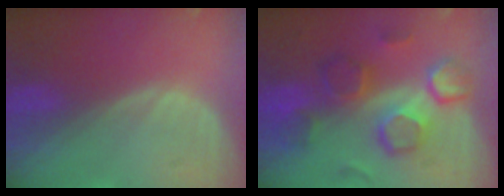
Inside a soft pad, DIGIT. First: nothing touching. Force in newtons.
{"total": 9.9, "press": 9.4, "slide": 3.1}